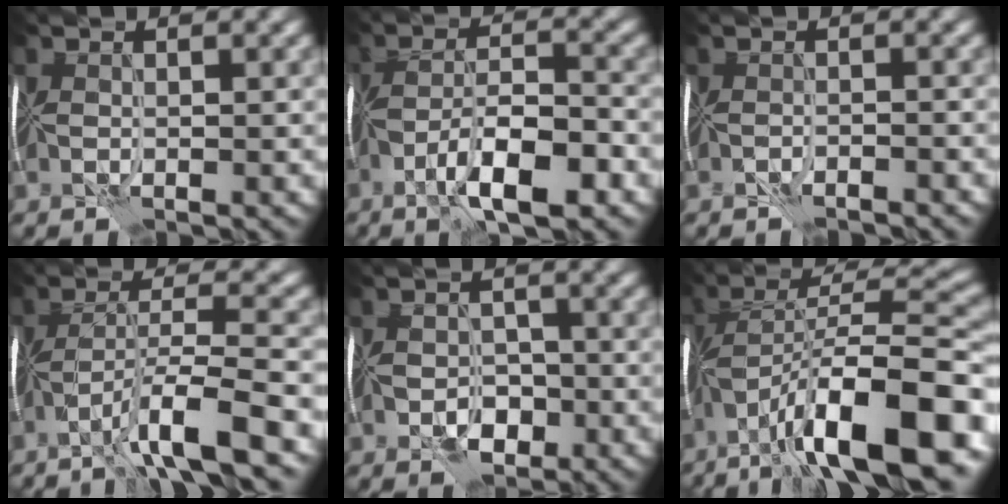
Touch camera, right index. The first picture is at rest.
{"total": 7.4, "force": [-3.8, 2.0, 6.1], "torque": [-0.101, 0.012, -0.075]}
{"total": 1.7, "force": [-1.6, -0.6, -0.2], "torque": [0.006, 0.003, -0.032]}
{"total": 6.4, "force": [-4.1, 0.0, 4.9], "torque": [-0.084, 0.015, -0.083]}
{"total": 2.6, "force": [-1.4, 1.6, 1.5], "torque": [-0.020, 0.003, -0.030]}
{"total": 14.3, "force": [-7.5, 3.7, 11.5], "torque": [-0.181, 0.023, -0.133]}